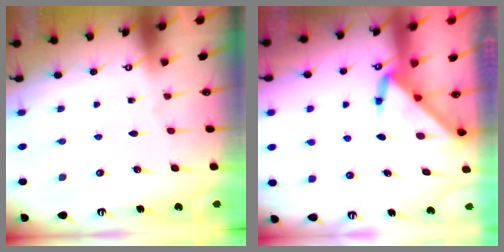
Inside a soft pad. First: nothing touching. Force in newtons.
{"total": 3.0, "press": 3.0, "slide": 0.1}